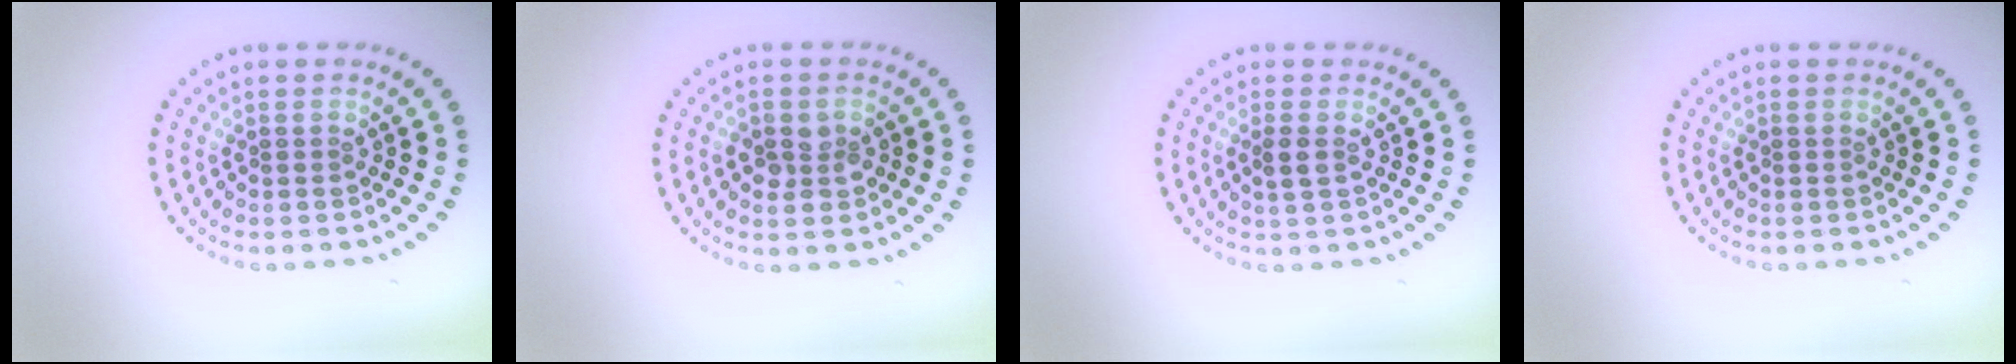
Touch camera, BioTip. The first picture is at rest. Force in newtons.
{"total": 2.5, "press": 2.4, "slide": 0.5}
{"total": 1.4, "press": 1.3, "slide": 0.3}
{"total": 0.0}